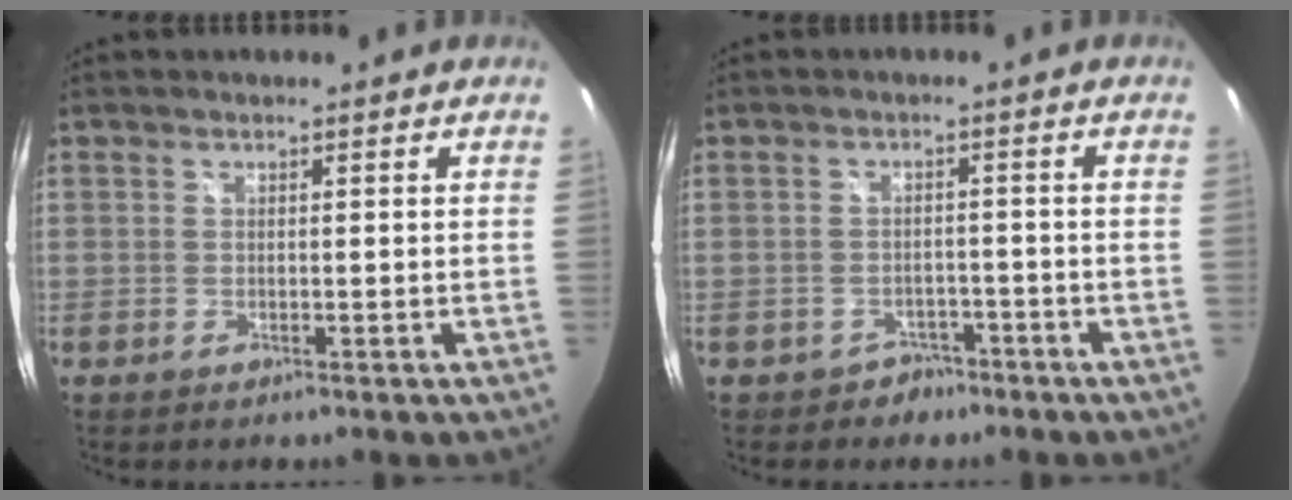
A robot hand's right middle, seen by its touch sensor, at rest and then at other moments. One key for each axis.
{"total": 3.9, "fx": -2.7, "fy": 2.8, "fz": 0.1, "tx": -0.008, "ty": 0.012, "tz": -0.036}